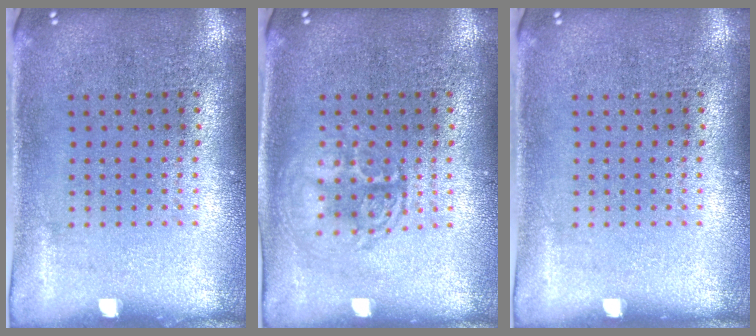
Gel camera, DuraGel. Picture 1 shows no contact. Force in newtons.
{"total": 1.3, "press": 1.3, "slide": 0.2}
{"total": 0.0}